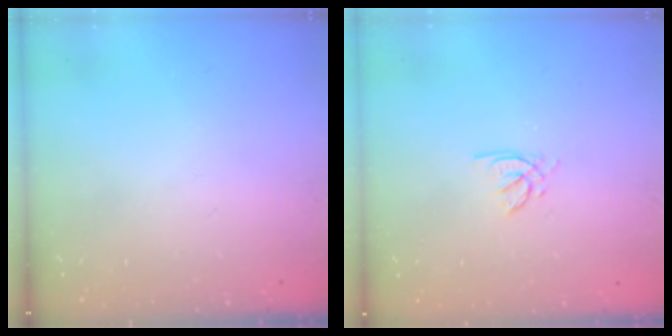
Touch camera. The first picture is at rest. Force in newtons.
{"total": 1.4, "press": 1.4, "slide": 0.2}